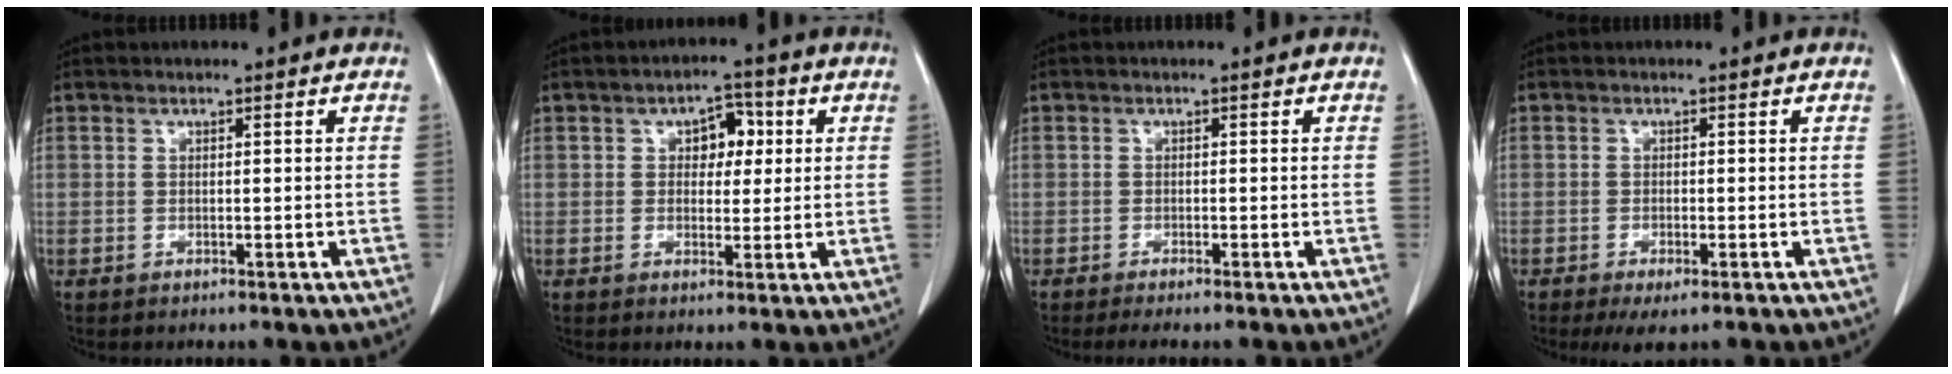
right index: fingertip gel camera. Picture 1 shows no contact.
{"total": 4.8, "force": [1.2, 3.0, 3.5], "torque": [-0.045, 0.015, 0.017]}
{"total": 2.8, "force": [-2.3, 0.0, 1.6], "torque": [-0.021, -0.005, -0.034]}
{"total": 3.6, "force": [-2.2, 0.9, 2.8], "torque": [-0.046, -0.008, -0.031]}